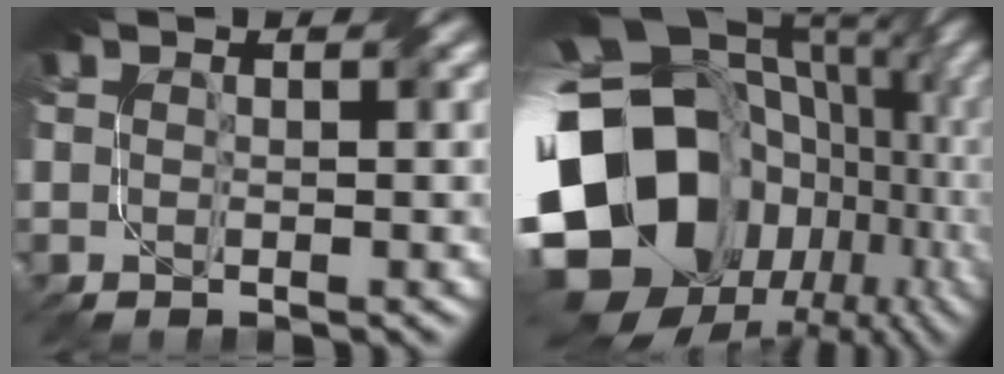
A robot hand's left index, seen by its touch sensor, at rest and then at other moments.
{"total": 22.7, "force": [-2.5, 18.4, 13.0], "torque": [-0.267, -0.038, -0.044]}